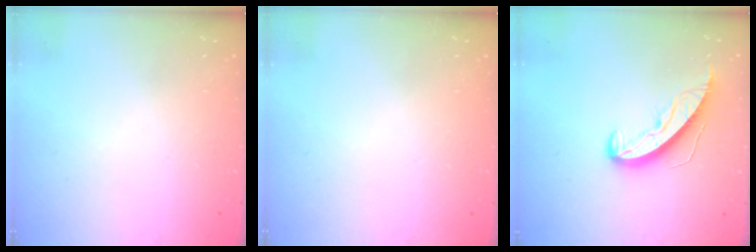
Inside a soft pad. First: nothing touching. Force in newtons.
{"total": 0.0}
{"total": 10.7, "press": 10.6, "slide": 0.9}